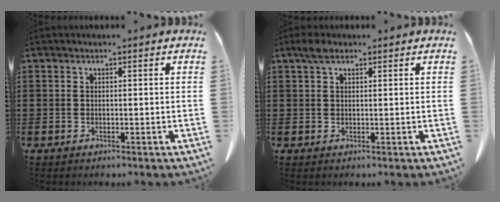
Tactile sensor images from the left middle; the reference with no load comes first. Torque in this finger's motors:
{"motor_torque": [0.93, 0.52, 0.32, 0.08]}